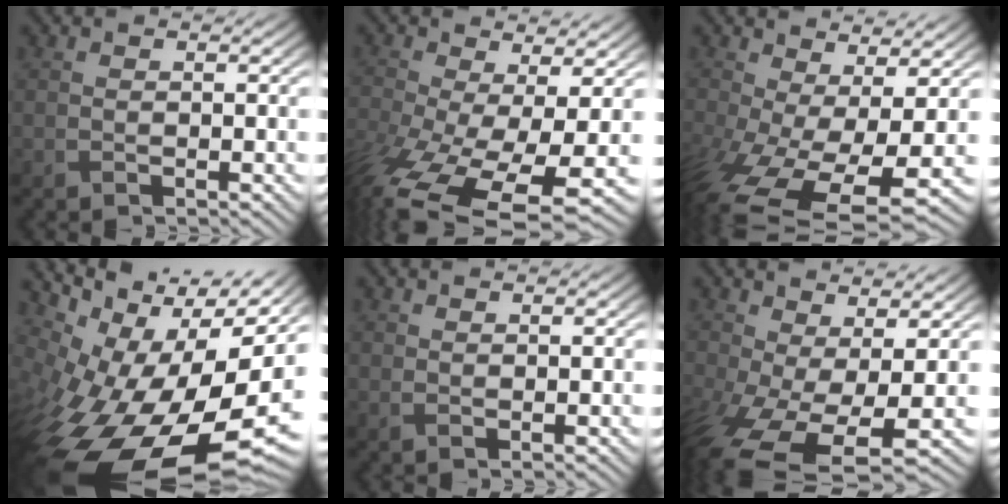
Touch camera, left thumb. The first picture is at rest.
{"total": 13.5, "force": [-5.4, 5.9, 10.9], "torque": [-0.265, -0.053, -0.068]}
{"total": 11.7, "force": [-3.1, 5.8, 9.6], "torque": [-0.221, -0.050, -0.033]}
{"total": 17.6, "force": [-5.0, 8.6, 14.5], "torque": [-0.252, -0.025, -0.073]}
{"total": 1.0, "force": [0.7, 0.2, 0.6], "torque": [-0.015, -0.002, 0.017]}
{"total": 10.1, "force": [-2.2, 5.1, 8.4], "torque": [-0.191, -0.043, -0.023]}